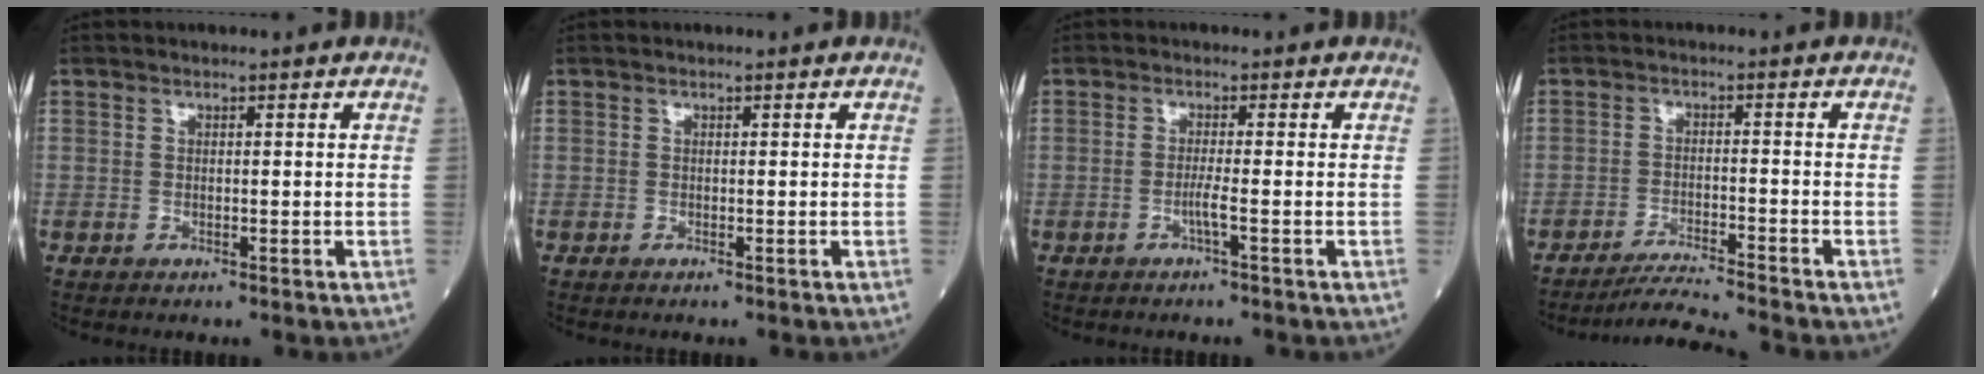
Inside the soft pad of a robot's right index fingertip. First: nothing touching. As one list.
[{"total": 0.0}, {"total": 1.6, "force": [-0.7, -0.5, 1.4], "torque": [-0.027, -0.001, -0.018]}, {"total": 5.9, "force": [-5.5, -2.1, 0.9], "torque": [-0.017, -0.017, -0.101]}]